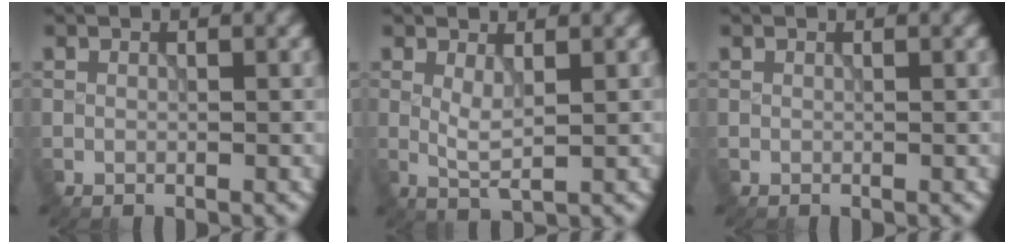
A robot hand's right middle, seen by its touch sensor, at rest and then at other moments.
{"total": 2.0, "force": [0.5, 0.4, 1.9], "torque": [-0.043, -0.006, 0.011]}
{"total": 0.0}